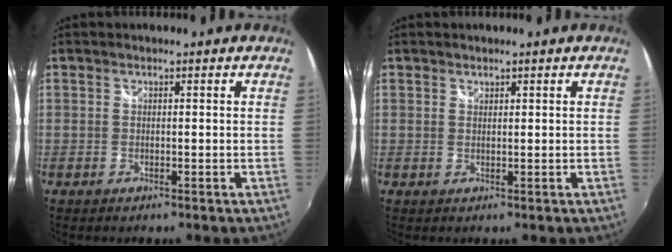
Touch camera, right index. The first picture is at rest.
{"total": 0.7, "force": [0.6, 0.4, 0.0], "torque": [0.001, 0.001, 0.011]}